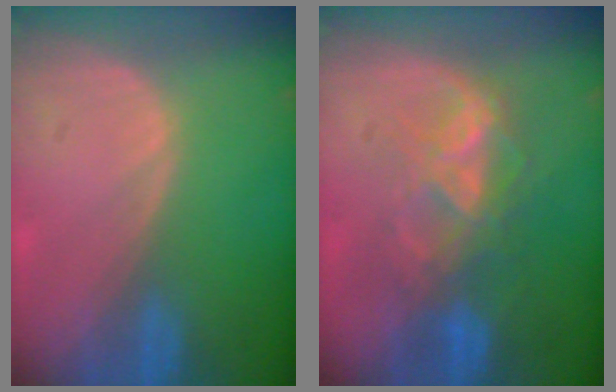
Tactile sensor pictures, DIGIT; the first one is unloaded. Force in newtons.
{"total": 7.0, "press": 6.7, "slide": 2.2}